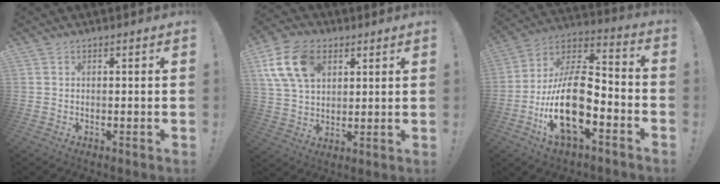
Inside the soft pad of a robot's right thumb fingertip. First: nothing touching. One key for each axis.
{"total": 15.0, "fx": 6.4, "fy": 10.0, "fz": 9.1, "tx": -0.159, "ty": -0.010, "tz": 0.127}
{"total": 20.5, "fx": -6.2, "fy": 9.7, "fz": 16.9, "tx": -0.331, "ty": 0.023, "tz": -0.102}